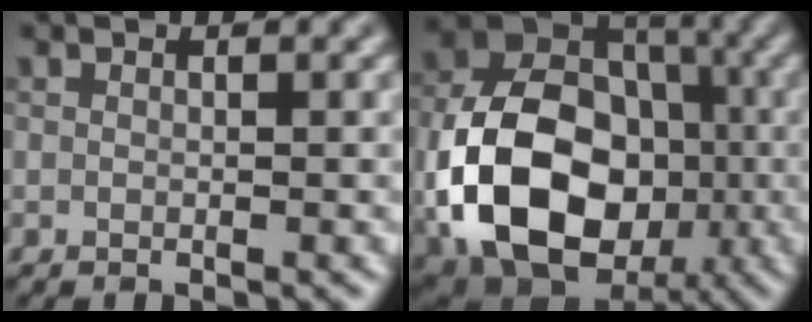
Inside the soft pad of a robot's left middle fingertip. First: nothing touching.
{"total": 14.4, "force": [-3.4, 10.5, 9.3], "torque": [-0.184, -0.018, -0.072]}